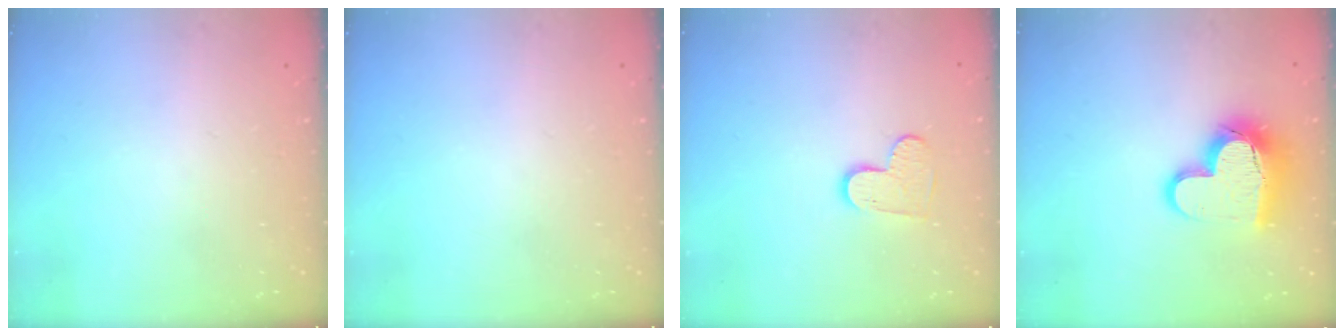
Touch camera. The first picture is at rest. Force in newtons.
{"total": 0.0}
{"total": 6.9, "press": 6.9, "slide": 0.5}
{"total": 14.9, "press": 14.9, "slide": 1.2}